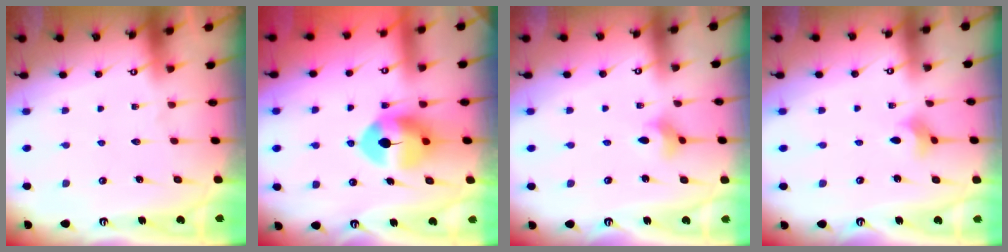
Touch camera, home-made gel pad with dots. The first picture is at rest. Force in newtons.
{"total": 8.7, "press": 8.5, "slide": 1.5}
{"total": 2.7, "press": 2.6, "slide": 0.5}
{"total": 2.8, "press": 2.7, "slide": 0.6}